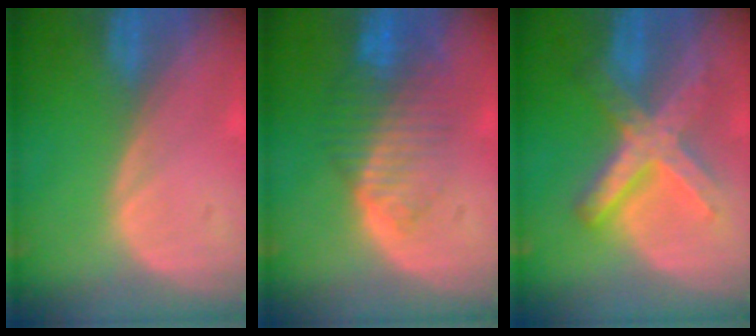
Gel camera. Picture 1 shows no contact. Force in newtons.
{"total": 8.4, "press": 7.1, "slide": 4.4}
{"total": 8.7, "press": 8.6, "slide": 0.8}